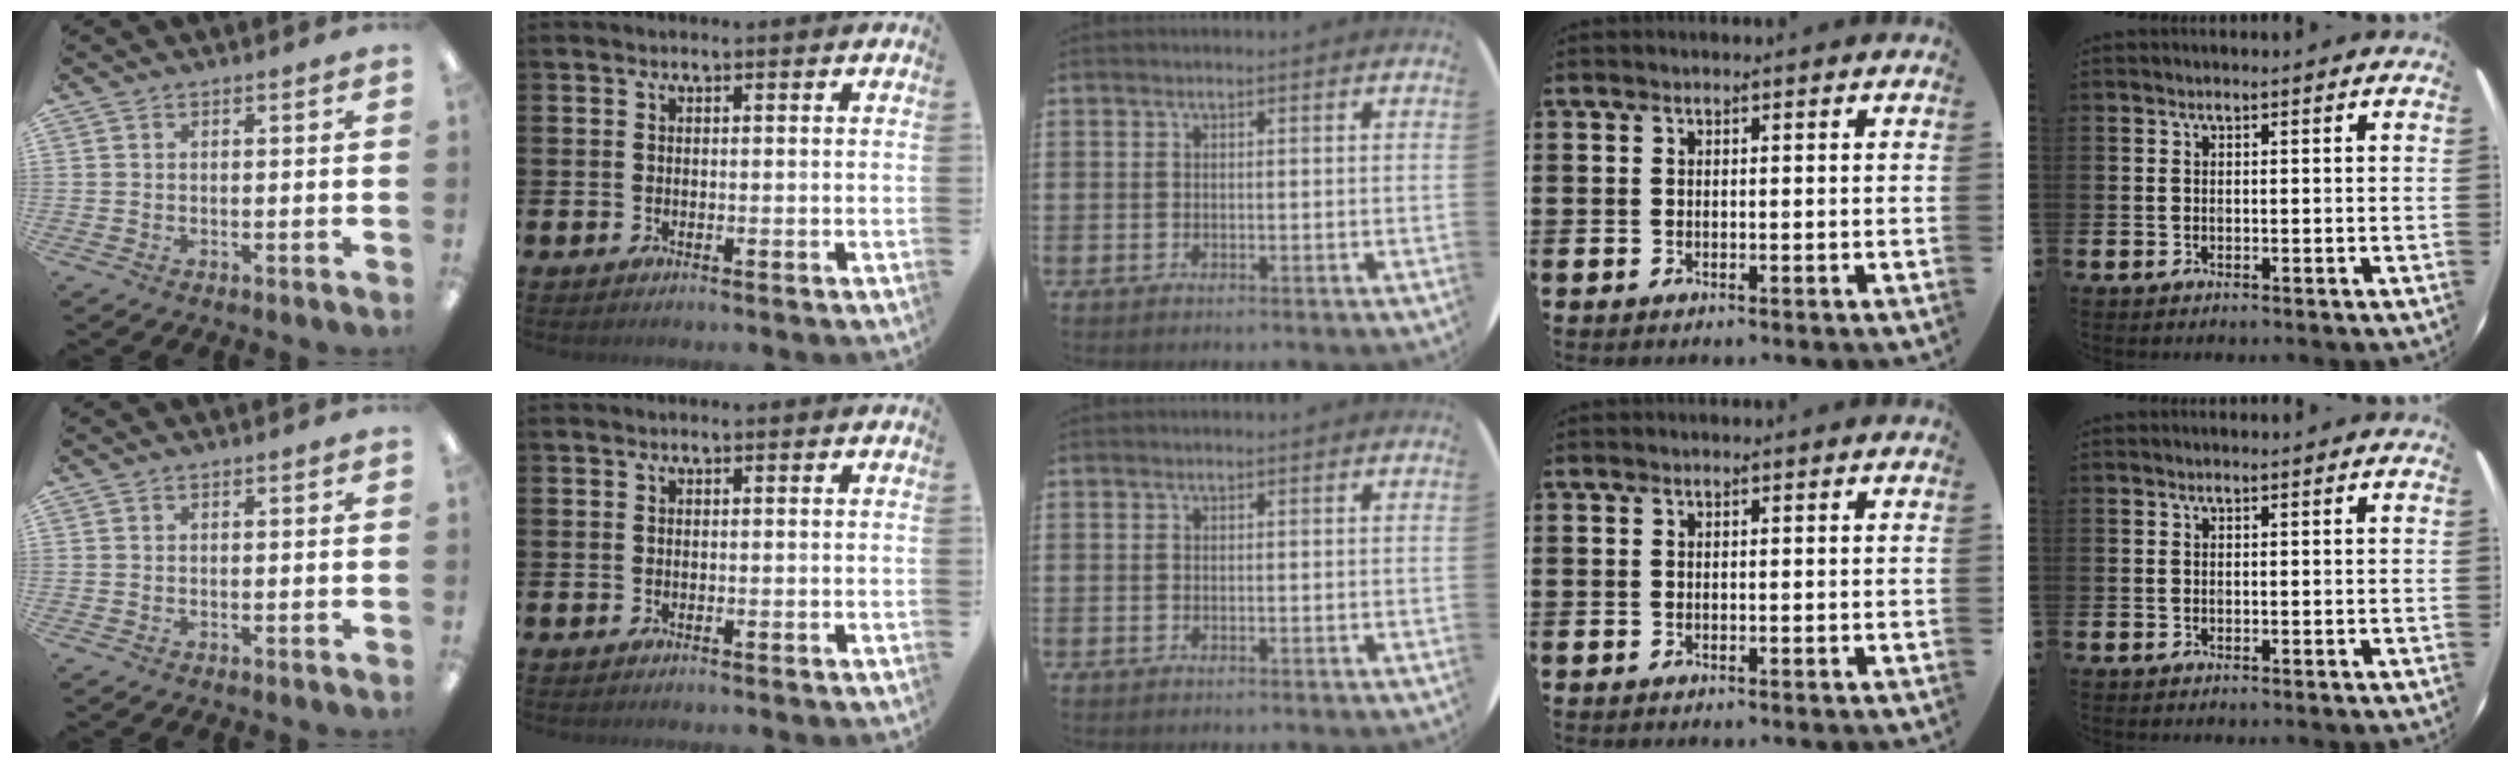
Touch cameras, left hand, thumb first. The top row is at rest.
{}